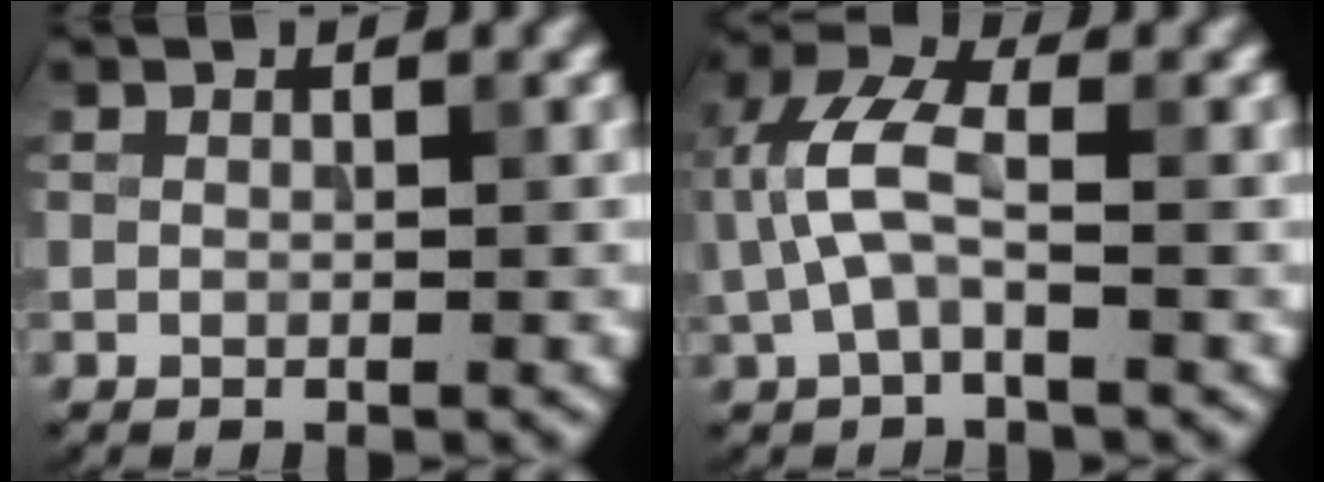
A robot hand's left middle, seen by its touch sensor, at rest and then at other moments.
{"total": 5.0, "force": [-0.3, 2.3, 4.4], "torque": [-0.107, 0.018, -0.014]}